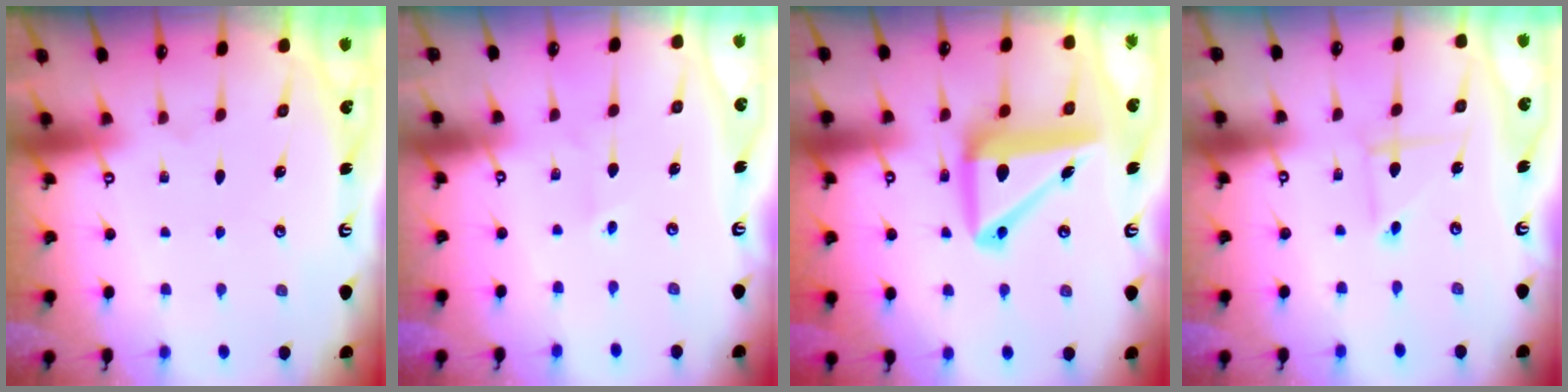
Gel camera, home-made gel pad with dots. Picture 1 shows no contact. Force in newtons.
{"total": 1.5, "press": 1.5, "slide": 0.2}
{"total": 13.7, "press": 13.5, "slide": 2.1}
{"total": 2.4, "press": 2.4, "slide": 0.2}